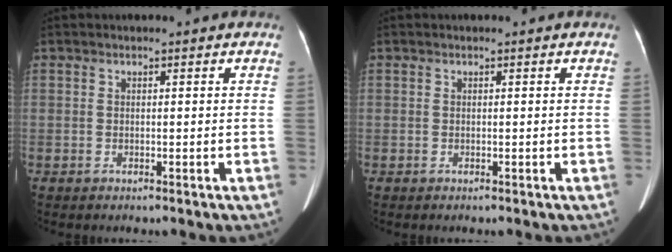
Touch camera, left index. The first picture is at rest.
{"total": 0.0}